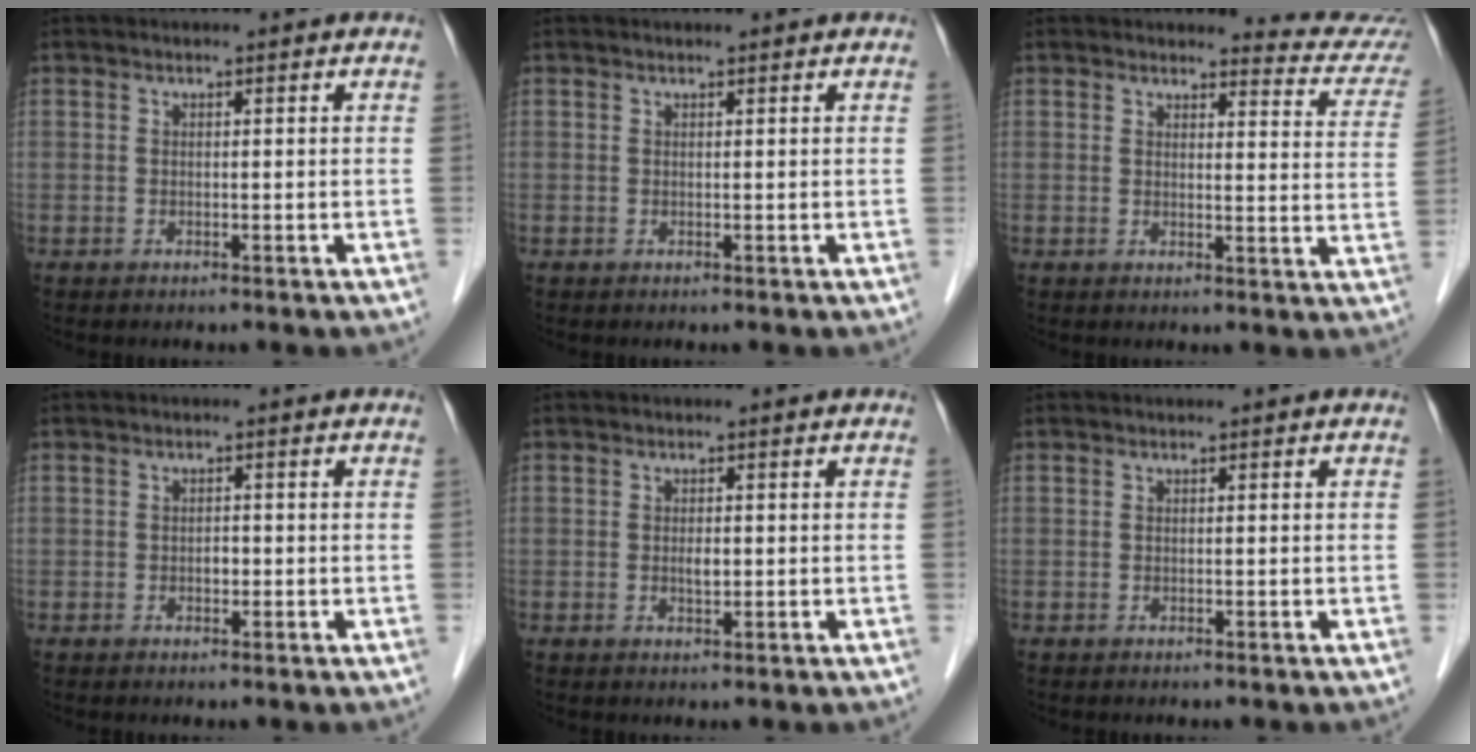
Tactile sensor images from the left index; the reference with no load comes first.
{"total": 0.7, "force": [0.6, 0.0, 0.1], "torque": [-0.007, 0.006, 0.011]}
{"total": 8.5, "force": [8.4, 0.3, -0.3], "torque": [0.014, -0.067, 0.070]}
{"total": 1.1, "force": [-0.3, 0.7, 0.8], "torque": [-0.013, 0.003, -0.005]}
{"total": 1.5, "force": [0.0, 0.7, 1.3], "torque": [-0.024, -0.001, 0.000]}
{"total": 0.0}